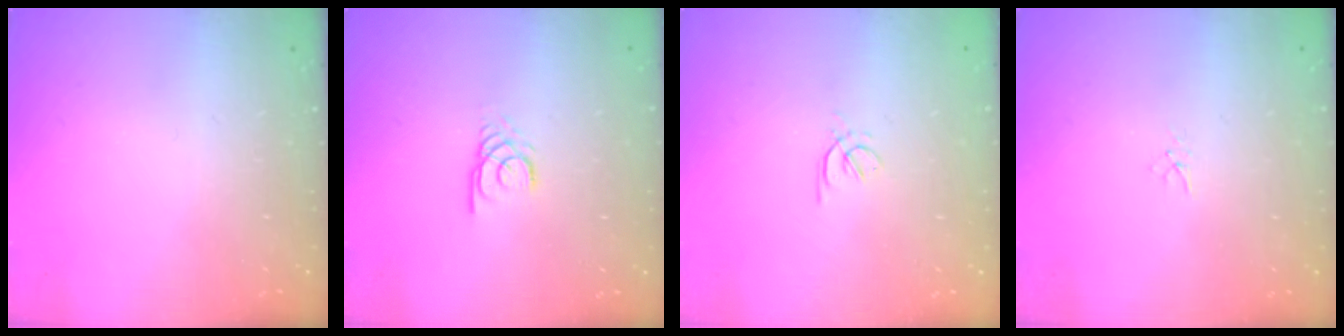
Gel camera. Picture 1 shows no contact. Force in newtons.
{"total": 2.1, "press": 2.1, "slide": 0.0}
{"total": 1.6, "press": 1.5, "slide": 0.5}
{"total": 1.5, "press": 1.5, "slide": 0.1}